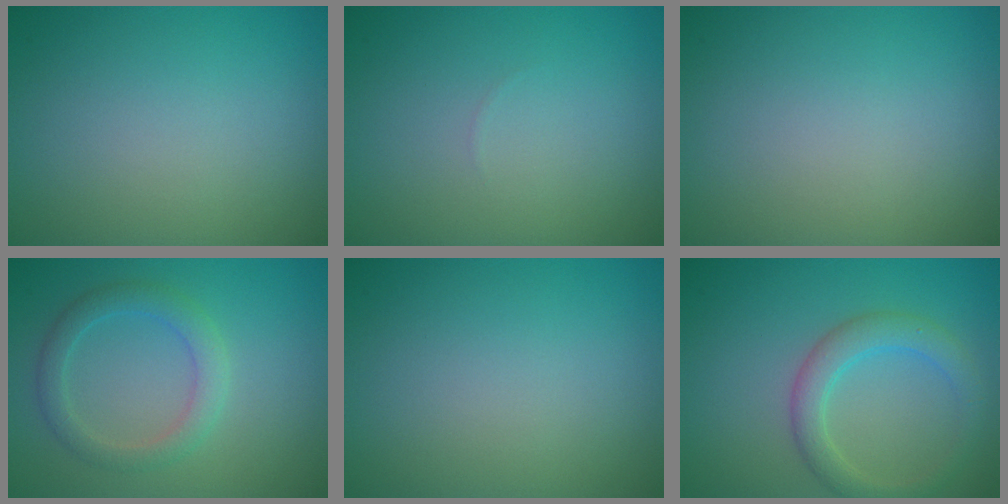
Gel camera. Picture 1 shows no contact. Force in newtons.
{"total": 0.0}
{"total": 0.0}
{"total": 2.6, "press": 2.6, "slide": 0.4}
{"total": 0.0}
{"total": 3.2, "press": 3.2, "slide": 0.2}